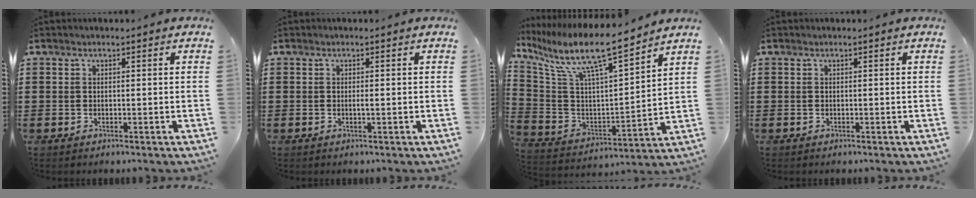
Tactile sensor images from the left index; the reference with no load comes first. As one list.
[{"total": 0.8, "force": [0.0, 0.0, 0.8], "torque": [-0.015, -0.006, 0.001]}, {"total": 10.8, "force": [8.4, 1.1, 6.7], "torque": [-0.156, -0.062, 0.136]}, {"total": 0.0}]